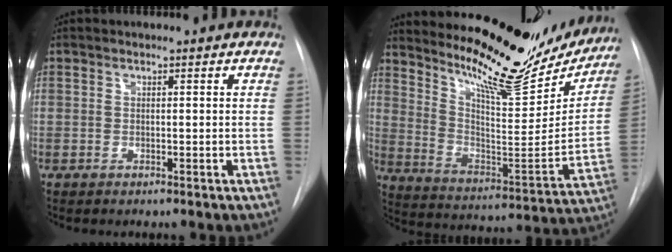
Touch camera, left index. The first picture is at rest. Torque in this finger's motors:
{"motor_torque": [1.03, -1.11, 0.48, 0.04]}